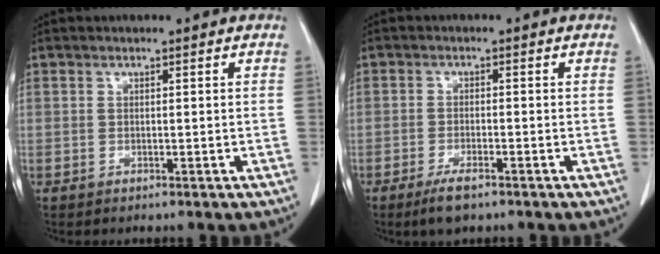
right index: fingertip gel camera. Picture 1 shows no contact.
{"total": 3.7, "force": [-2.5, 0.8, 2.6], "torque": [-0.053, -0.004, -0.042]}